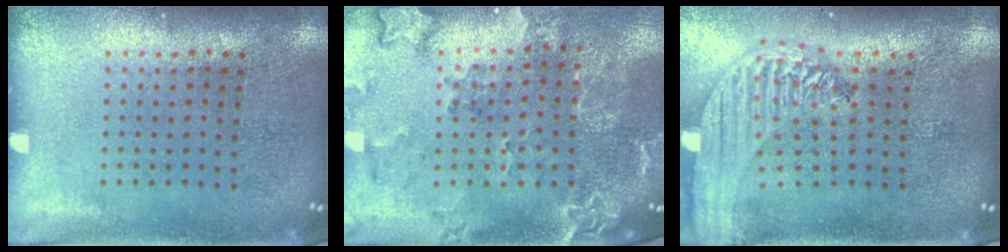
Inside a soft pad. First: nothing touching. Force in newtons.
{"total": 2.0, "press": 1.9, "slide": 0.7}
{"total": 2.4, "press": 2.1, "slide": 1.3}